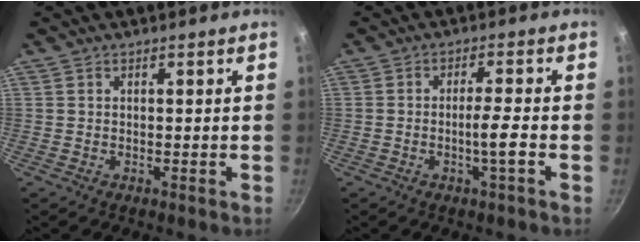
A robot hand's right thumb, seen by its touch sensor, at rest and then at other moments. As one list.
[{"total": 4.2, "force": [-1.5, -0.2, 4.0], "torque": [-0.073, 0.013, -0.027]}]